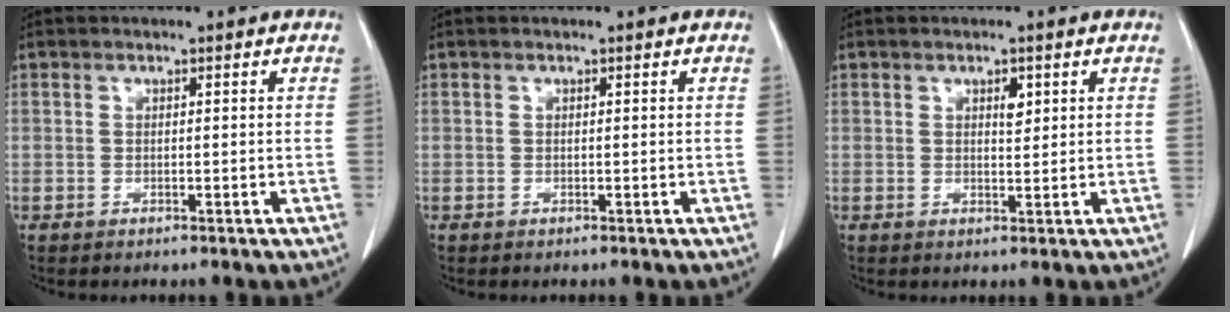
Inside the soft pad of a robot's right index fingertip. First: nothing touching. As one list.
[{"total": 0.0}, {"total": 1.9, "force": [0.9, 0.8, 1.4], "torque": [-0.021, -0.003, 0.014]}]